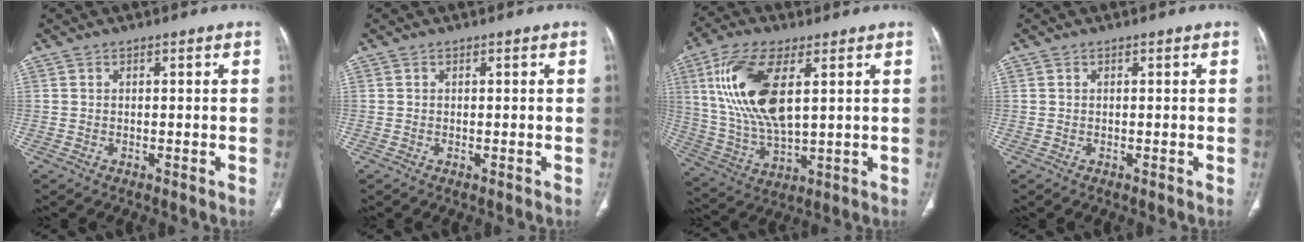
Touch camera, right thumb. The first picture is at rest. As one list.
[{"total": 0.0}, {"total": 17.2, "force": [4.9, 7.4, 14.7], "torque": [-0.303, -0.016, 0.101]}, {"total": 0.0}]